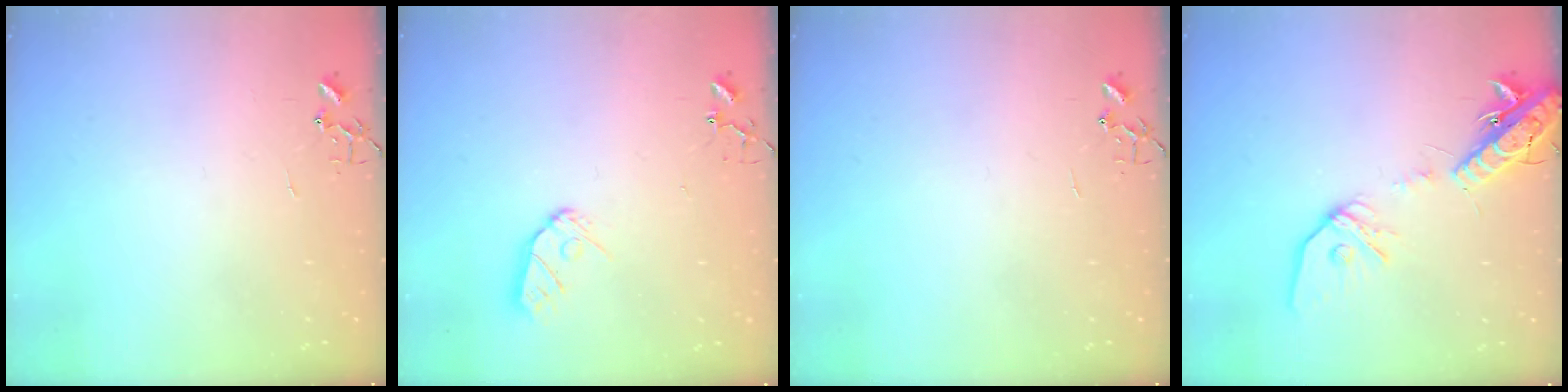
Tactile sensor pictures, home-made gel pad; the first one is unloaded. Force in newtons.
{"total": 8.6, "press": 8.5, "slide": 0.7}
{"total": 0.0}
{"total": 15.6, "press": 15.3, "slide": 3.2}